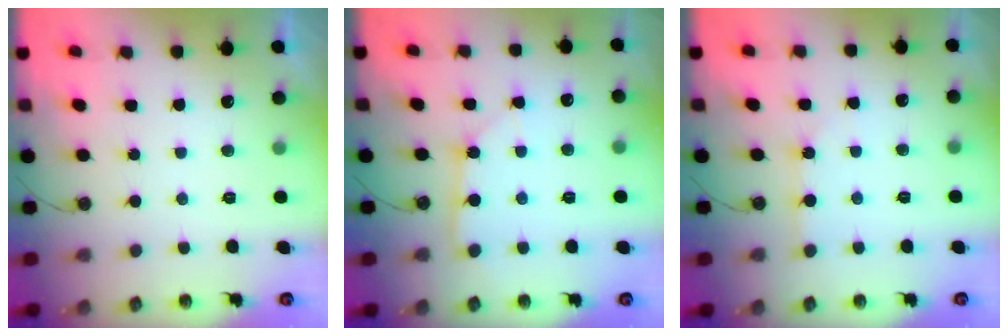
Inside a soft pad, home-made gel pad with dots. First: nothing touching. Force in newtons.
{"total": 2.9, "press": 2.9, "slide": 0.2}
{"total": 2.9, "press": 2.9, "slide": 0.4}